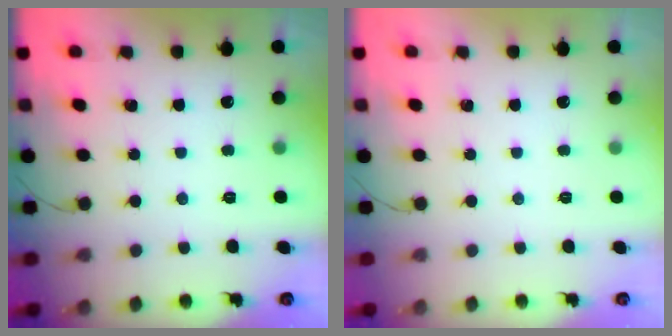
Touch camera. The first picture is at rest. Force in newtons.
{"total": 0.0}